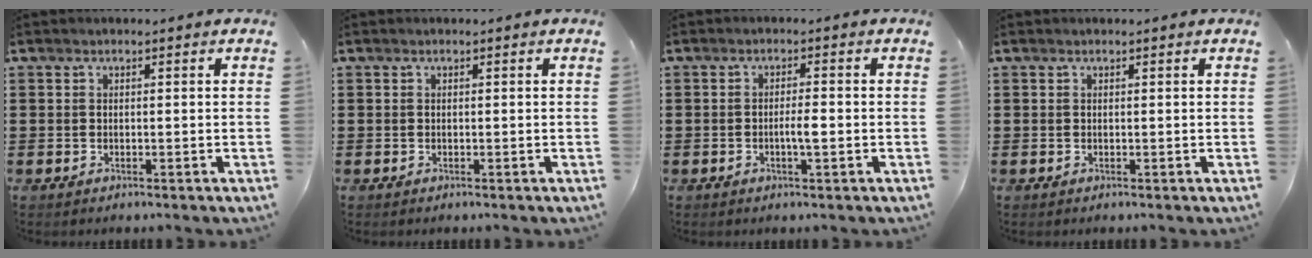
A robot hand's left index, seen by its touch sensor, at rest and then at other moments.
{"total": 0.0}
{"total": 2.8, "force": [-0.7, 0.5, 2.7], "torque": [-0.048, 0.001, -0.013]}
{"total": 0.0}